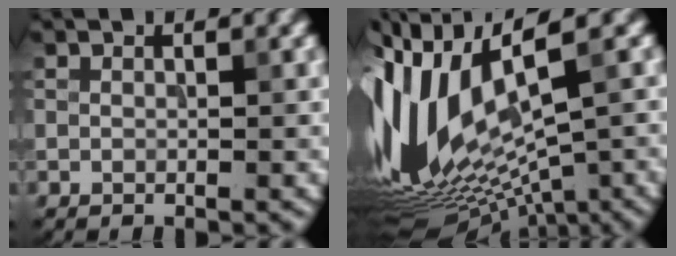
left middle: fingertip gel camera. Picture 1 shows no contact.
{"total": 13.4, "force": [0.7, 5.6, 12.2], "torque": [-0.265, 0.003, 0.041]}